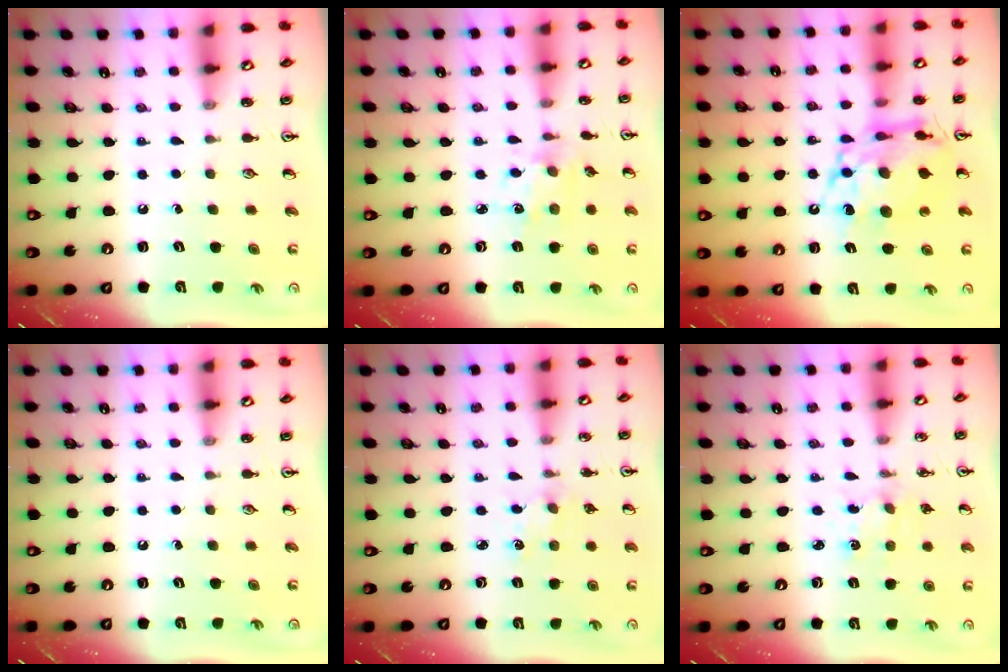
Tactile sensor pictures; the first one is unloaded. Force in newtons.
{"total": 3.5, "press": 3.4, "slide": 1.1}
{"total": 14.4, "press": 14.3, "slide": 1.6}
{"total": 0.0}
{"total": 2.0, "press": 2.0, "slide": 0.3}
{"total": 2.3, "press": 2.3, "slide": 0.4}